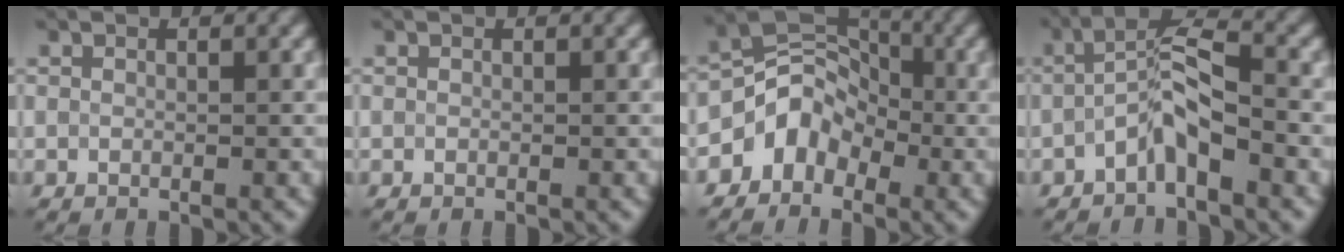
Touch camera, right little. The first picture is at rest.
{"total": 0.0}
{"total": 4.7, "force": [-2.1, 3.7, 2.1], "torque": [-0.023, 0.009, -0.045]}
{"total": 3.8, "force": [-1.5, 1.0, 3.3], "torque": [-0.066, 0.015, -0.037]}